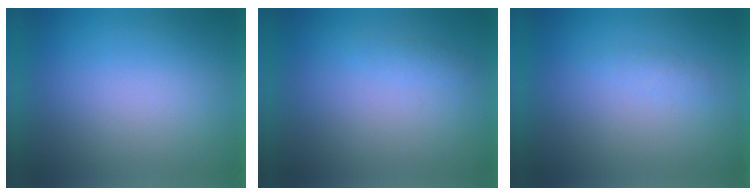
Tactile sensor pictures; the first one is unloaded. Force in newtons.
{"total": 1.4}
{"total": 1.1}